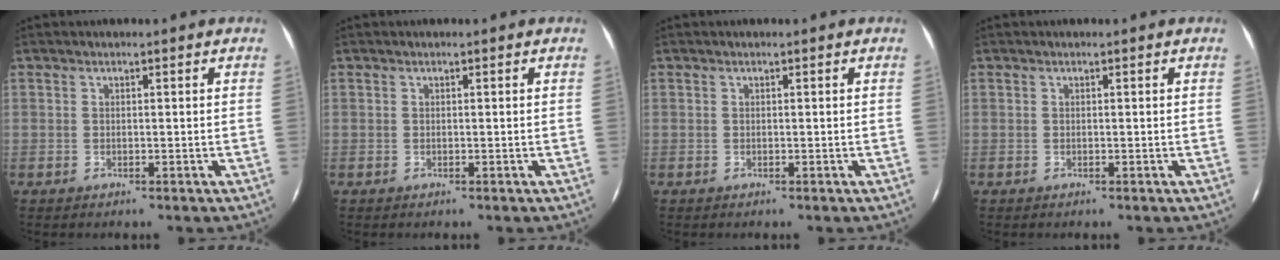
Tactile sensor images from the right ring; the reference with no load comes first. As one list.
[{"total": 0.0}, {"total": 0.0}, {"total": 0.0}]